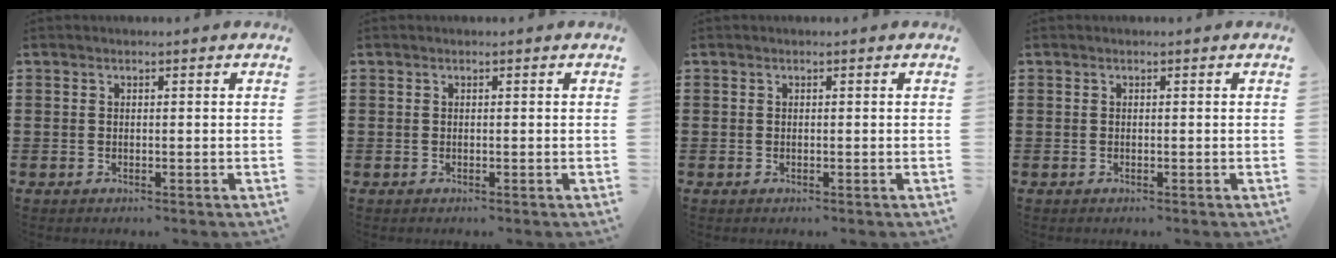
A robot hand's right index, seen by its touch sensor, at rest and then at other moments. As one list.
[{"total": 0.0}, {"total": 0.0}, {"total": 0.0}]